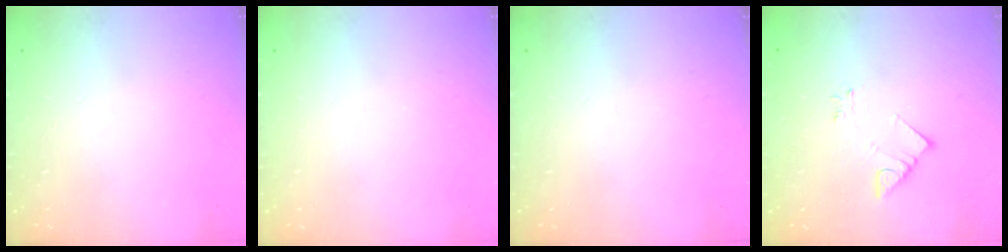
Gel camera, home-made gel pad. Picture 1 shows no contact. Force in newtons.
{"total": 0.0}
{"total": 0.0}
{"total": 3.3, "press": 3.3, "slide": 0.1}